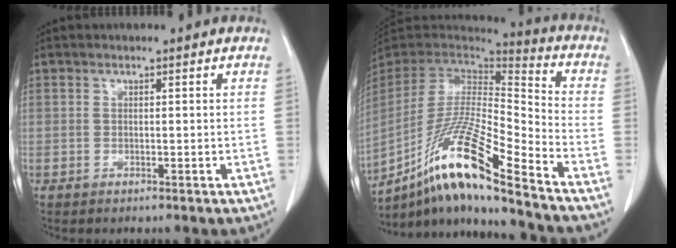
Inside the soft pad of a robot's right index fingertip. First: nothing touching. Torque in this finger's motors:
{"motor_torque": [0.97, -0.92, 0.66, 0.21]}